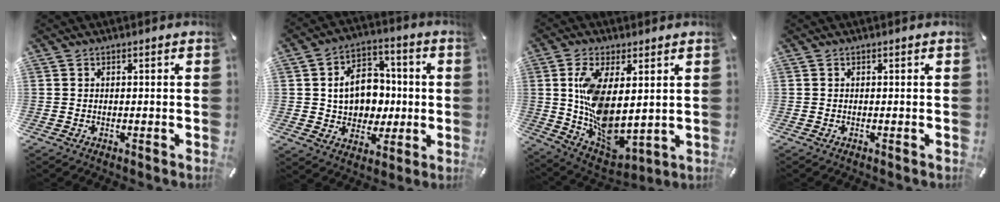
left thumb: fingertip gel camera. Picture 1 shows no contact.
{"total": 12.0, "force": [0.2, 10.4, 6.0], "torque": [-0.093, 0.013, 0.012]}
{"total": 13.2, "force": [3.1, 7.2, 10.6], "torque": [-0.206, -0.029, 0.070]}
{"total": 0.0}